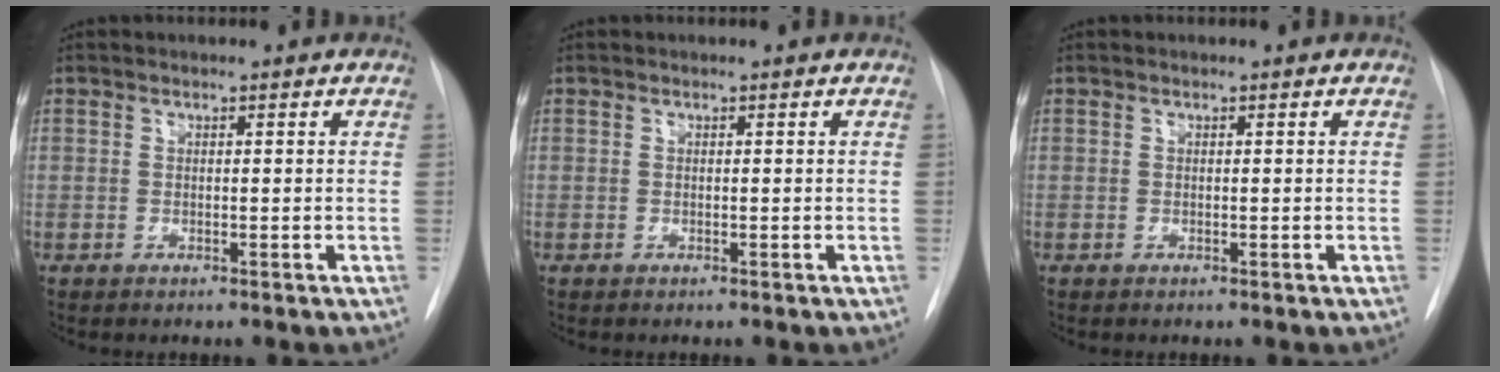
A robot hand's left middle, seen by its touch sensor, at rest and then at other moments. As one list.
[{"total": 0.0}, {"total": 0.0}]